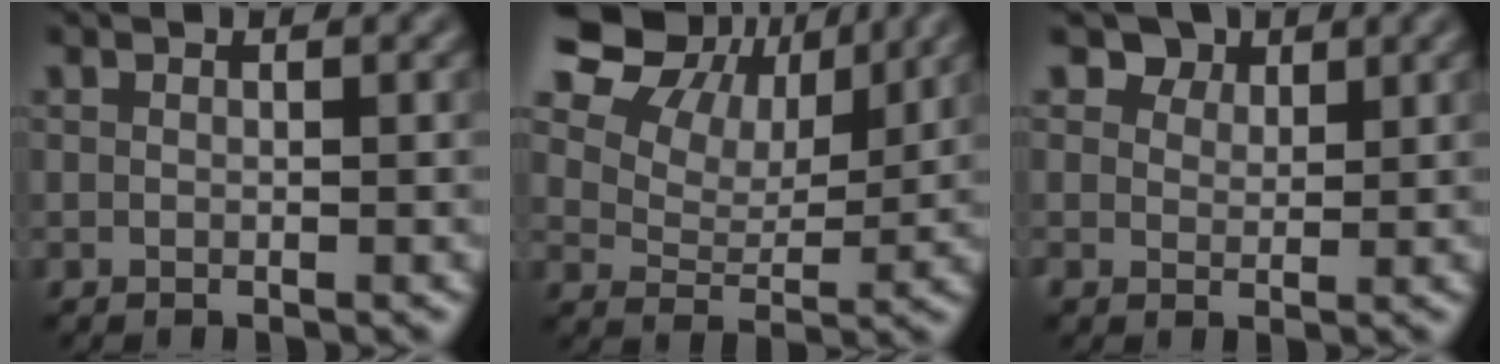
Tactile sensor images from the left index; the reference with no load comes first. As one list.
[{"total": 13.8, "force": [9.0, 8.0, 6.8], "torque": [-0.137, 0.022, 0.163]}, {"total": 3.3, "force": [2.2, 2.3, 1.1], "torque": [-0.032, -0.013, 0.039]}]